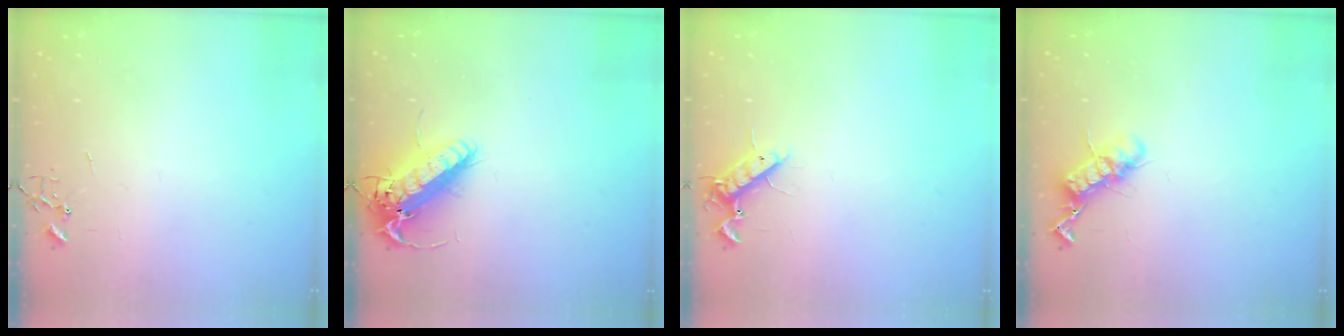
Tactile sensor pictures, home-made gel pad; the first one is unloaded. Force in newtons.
{"total": 17.8, "press": 17.5, "slide": 3.4}
{"total": 10.0, "press": 9.8, "slide": 1.5}
{"total": 12.3, "press": 12.3, "slide": 0.6}